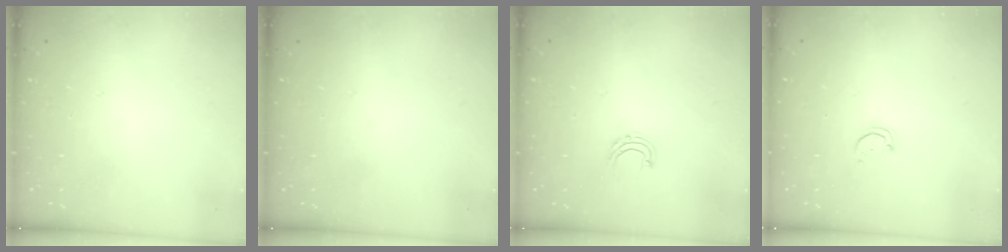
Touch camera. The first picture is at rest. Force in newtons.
{"total": 0.0}
{"total": 6.5, "press": 6.5, "slide": 0.4}
{"total": 1.8, "press": 1.8, "slide": 0.1}